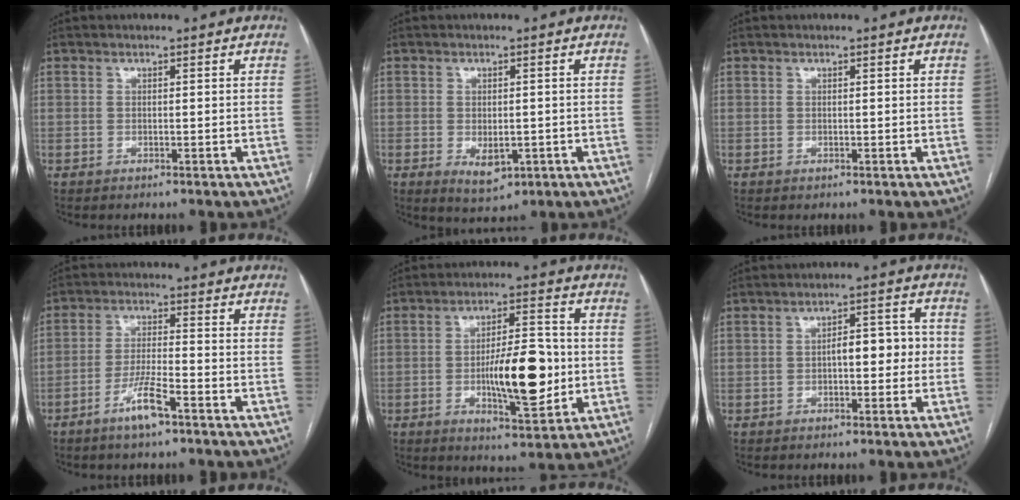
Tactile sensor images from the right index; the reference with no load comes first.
{"total": 4.4, "force": [-1.2, 2.4, 3.5], "torque": [-0.052, -0.007, -0.005]}
{"total": 0.0}
{"total": 6.1, "force": [-3.8, 0.6, 4.7], "torque": [-0.093, -0.004, -0.072]}
{"total": 12.6, "force": [-1.7, 3.6, 12.0], "torque": [-0.192, 0.005, -0.023]}
{"total": 5.7, "force": [-0.5, 2.4, 5.1], "torque": [-0.067, 0.029, -0.008]}